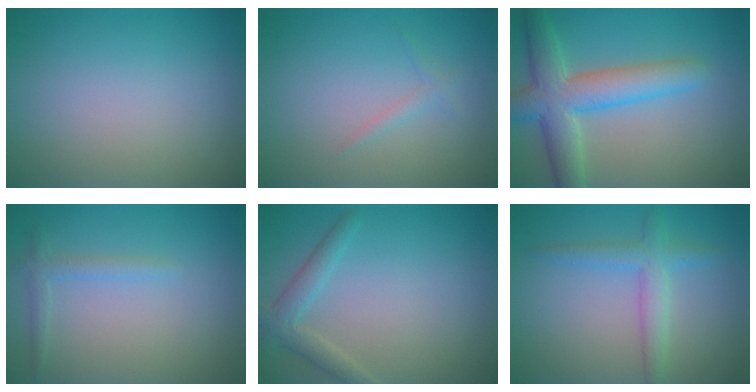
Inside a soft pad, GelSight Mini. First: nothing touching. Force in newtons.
{"total": 0.9, "press": 0.9, "slide": 0.0}
{"total": 6.5, "press": 6.5, "slide": 0.2}
{"total": 1.4, "press": 1.4, "slide": 0.1}
{"total": 2.4, "press": 2.4, "slide": 0.1}
{"total": 2.9, "press": 2.9, "slide": 0.1}